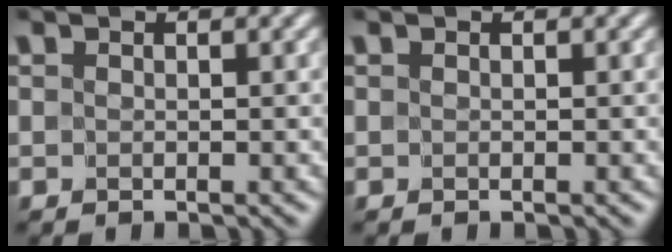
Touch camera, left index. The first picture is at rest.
{"total": 0.0}